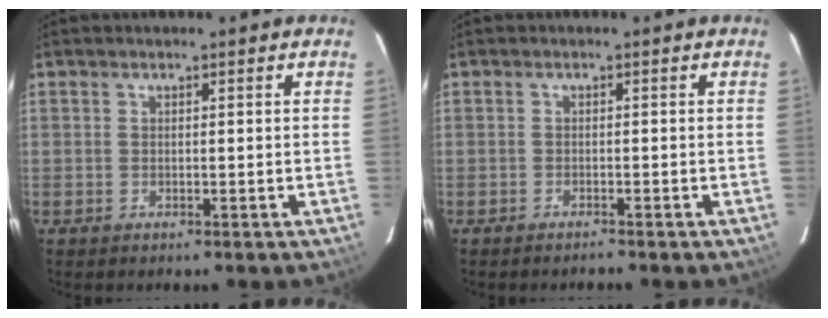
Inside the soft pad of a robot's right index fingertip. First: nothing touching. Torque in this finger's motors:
{"motor_torque": [-0.01, 0.07, -0.03, 0.01]}